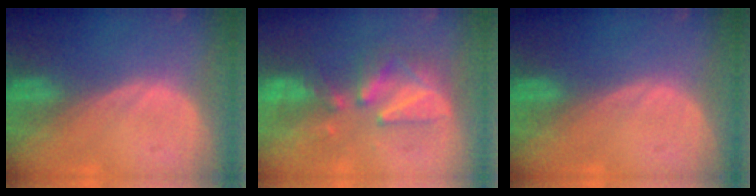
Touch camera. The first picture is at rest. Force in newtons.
{"total": 7.6, "press": 7.5, "slide": 1.4}
{"total": 0.0}